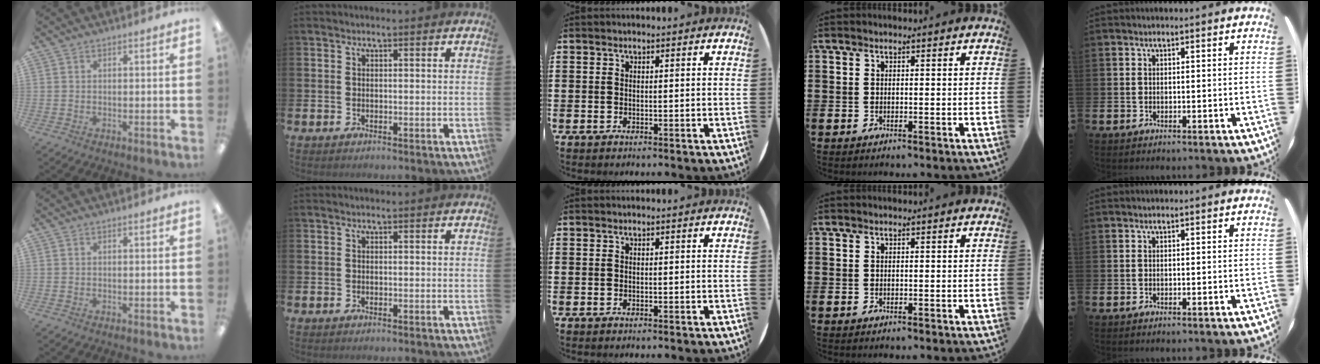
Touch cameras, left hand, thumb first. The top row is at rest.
{}